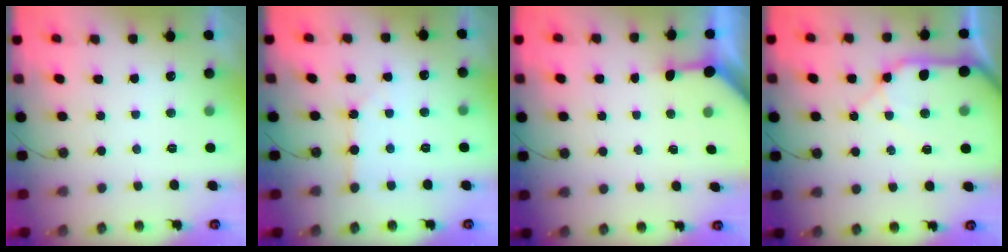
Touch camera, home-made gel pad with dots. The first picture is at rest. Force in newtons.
{"total": 2.1, "press": 2.1, "slide": 0.3}
{"total": 3.3, "press": 3.3, "slide": 0.3}
{"total": 12.4, "press": 12.3, "slide": 1.9}